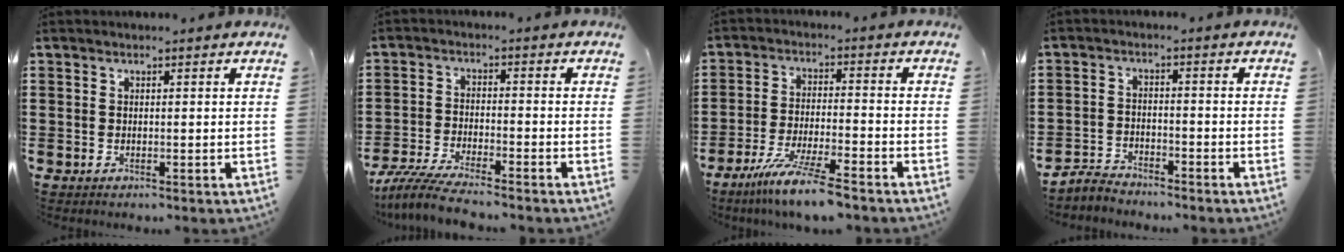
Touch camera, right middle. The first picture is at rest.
{"total": 6.0, "force": [-5.5, 0.2, 2.4], "torque": [-0.058, -0.010, -0.105]}
{"total": 8.0, "force": [-6.6, -0.7, 4.5], "torque": [-0.093, -0.018, -0.125]}
{"total": 3.2, "force": [-3.2, 0.3, 0.2], "torque": [-0.017, -0.001, -0.069]}